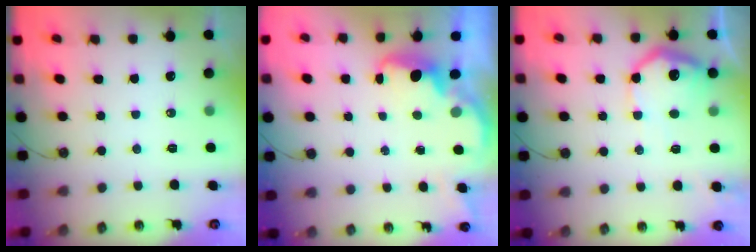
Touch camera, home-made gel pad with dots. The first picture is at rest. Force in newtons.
{"total": 1.7, "press": 1.6, "slide": 0.6}
{"total": 13.7, "press": 13.7, "slide": 0.9}